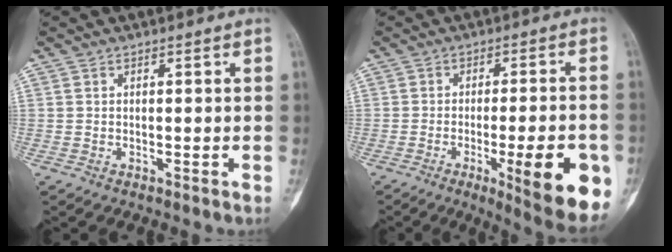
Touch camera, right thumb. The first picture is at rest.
{"total": 15.6, "force": [-5.2, 3.6, 14.2], "torque": [-0.160, 0.001, -0.061]}